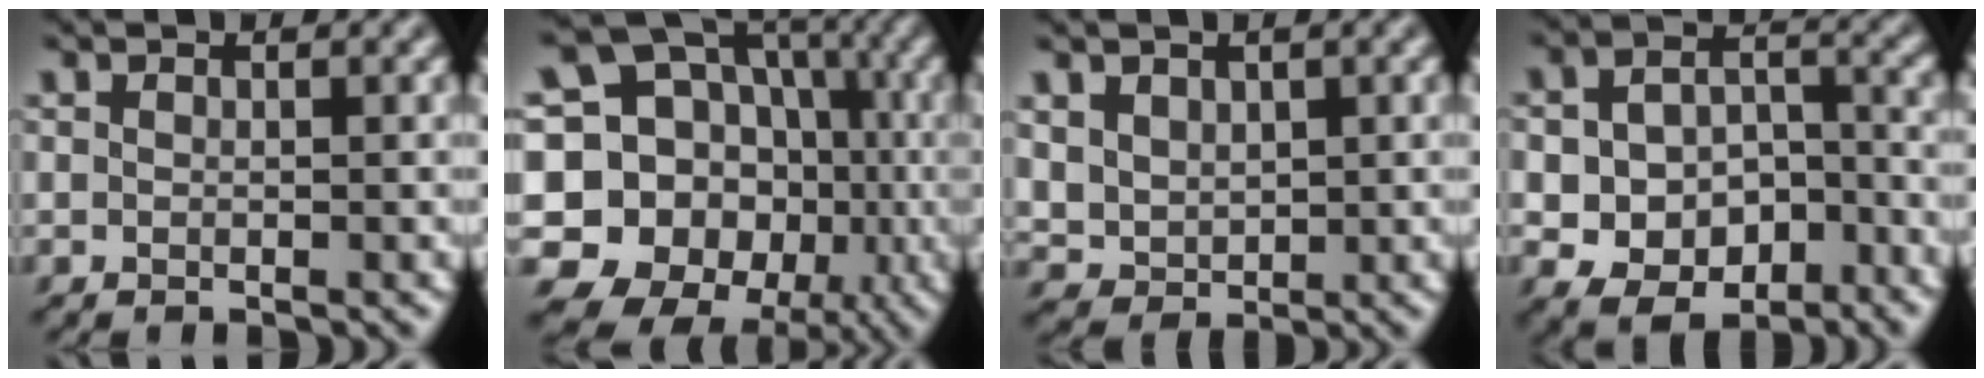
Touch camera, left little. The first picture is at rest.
{"total": 17.7, "force": [-1.1, 15.5, 8.5], "torque": [-0.183, 0.005, -0.020]}
{"total": 3.2, "force": [1.1, 2.6, 1.4], "torque": [-0.054, -0.006, 0.036]}
{"total": 8.6, "force": [-3.3, 6.2, 5.0], "torque": [-0.071, -0.011, -0.053]}